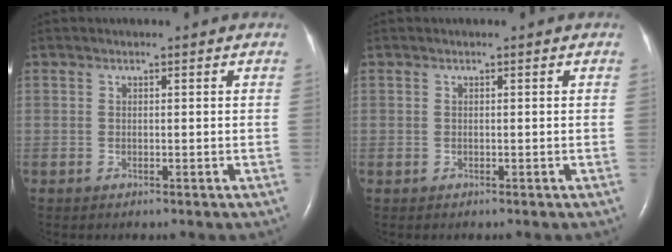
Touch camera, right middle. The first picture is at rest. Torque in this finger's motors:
{"motor_torque": [0.78, 0.11, 0.57, 0.02]}